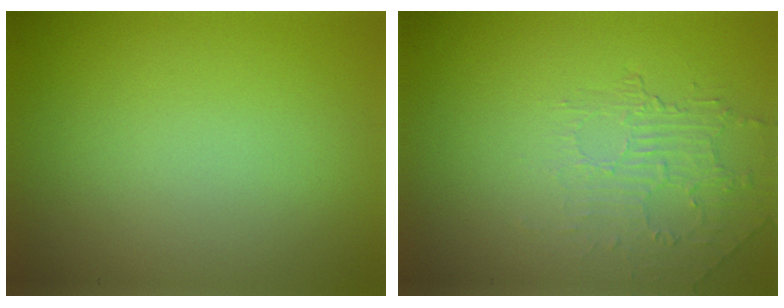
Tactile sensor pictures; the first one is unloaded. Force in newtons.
{"total": 2.0, "press": 0.8, "slide": 1.8}